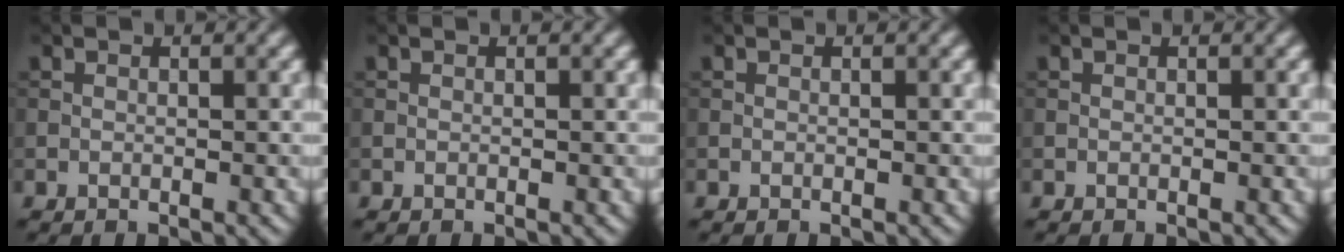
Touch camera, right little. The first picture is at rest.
{"total": 0.0}
{"total": 0.0}
{"total": 0.0}